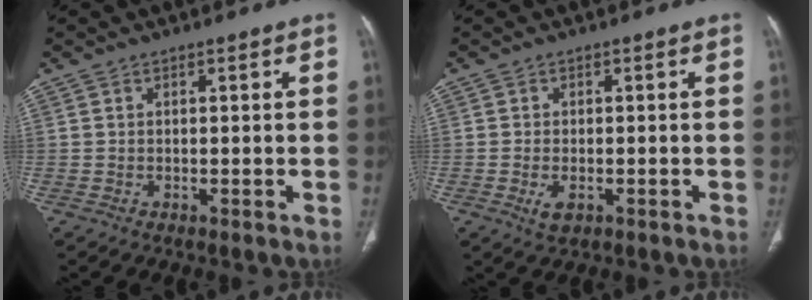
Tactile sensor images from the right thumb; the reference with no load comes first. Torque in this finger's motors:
{"motor_torque": [-0.24, -0.12, -0.25, 0.05, 0.09]}